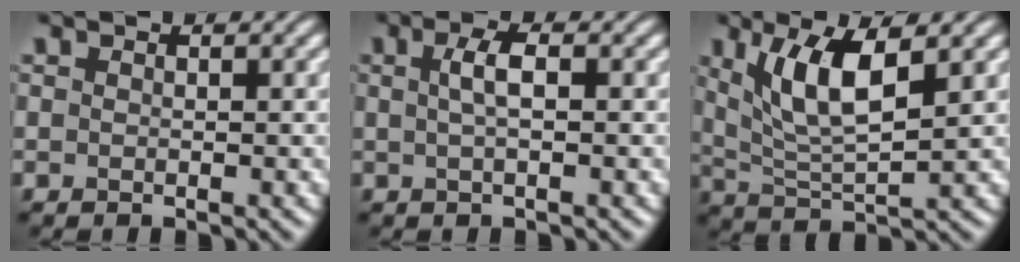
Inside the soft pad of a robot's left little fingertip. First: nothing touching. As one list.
[{"total": 2.2, "force": [0.3, 0.5, 2.1], "torque": [-0.040, 0.008, 0.005]}, {"total": 6.2, "force": [2.4, 1.9, 5.4], "torque": [-0.107, -0.005, 0.049]}]